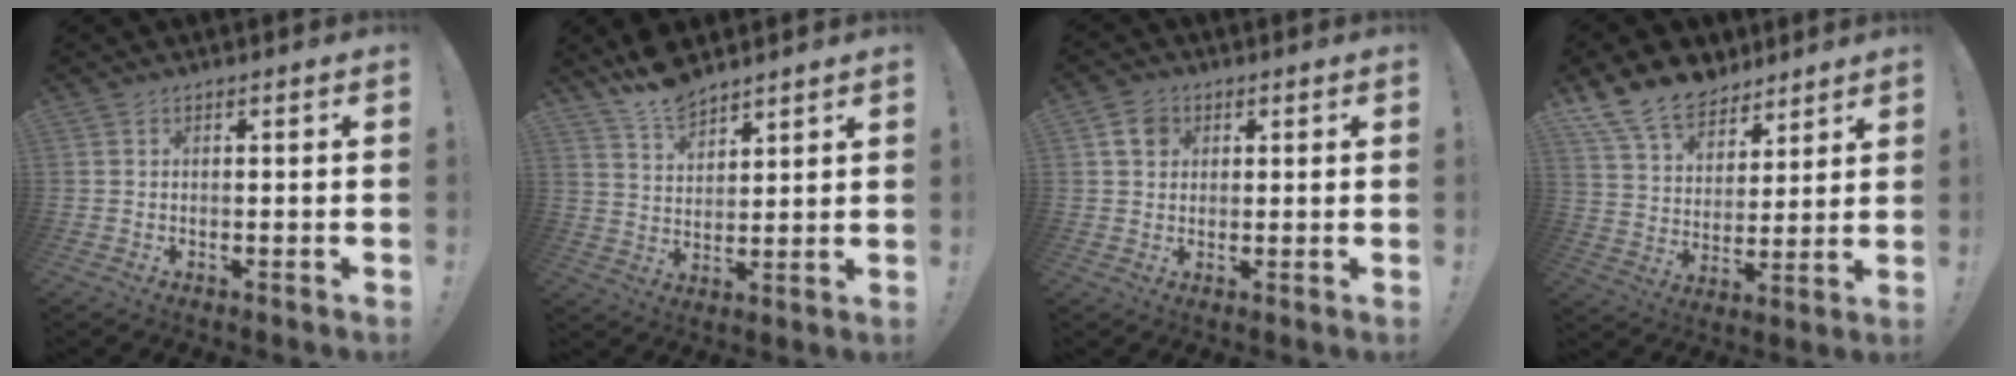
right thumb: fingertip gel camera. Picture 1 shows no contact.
{"total": 9.1, "force": [7.9, 3.4, 2.9], "torque": [-0.063, -0.048, 0.151]}
{"total": 5.4, "force": [2.1, 4.3, 2.6], "torque": [-0.042, 0.005, 0.042]}
{"total": 14.2, "force": [10.8, 8.1, 4.4], "torque": [-0.089, -0.075, 0.206]}